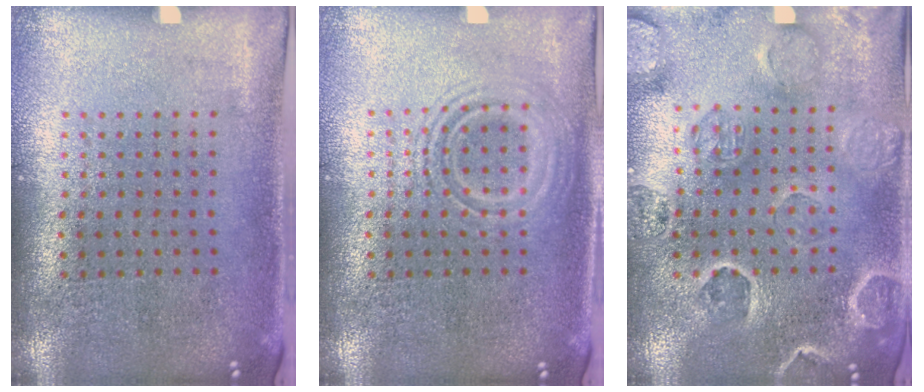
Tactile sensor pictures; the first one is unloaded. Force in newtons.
{"total": 2.4, "press": 2.4, "slide": 0.4}
{"total": 2.8, "press": 2.7, "slide": 0.6}